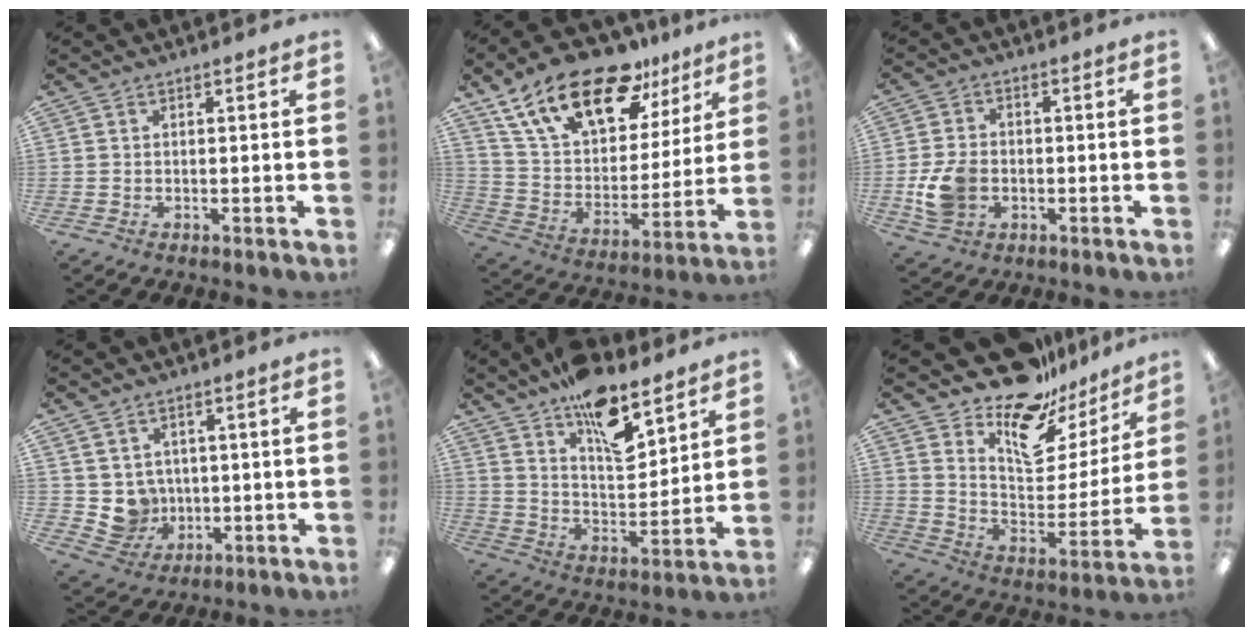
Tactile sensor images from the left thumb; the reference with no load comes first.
{"total": 21.5, "force": [14.7, 10.0, 12.1], "torque": [-0.210, -0.082, 0.262]}
{"total": 8.6, "force": [-1.9, 6.5, 5.2], "torque": [-0.103, 0.012, -0.032]}
{"total": 6.2, "force": [1.5, 6.0, 0.6], "torque": [-0.024, -0.008, 0.037]}
{"total": 14.7, "force": [10.4, 6.1, 8.5], "torque": [-0.119, -0.068, 0.178]}
{"total": 16.1, "force": [13.2, 6.7, 6.4], "torque": [-0.109, -0.110, 0.229]}